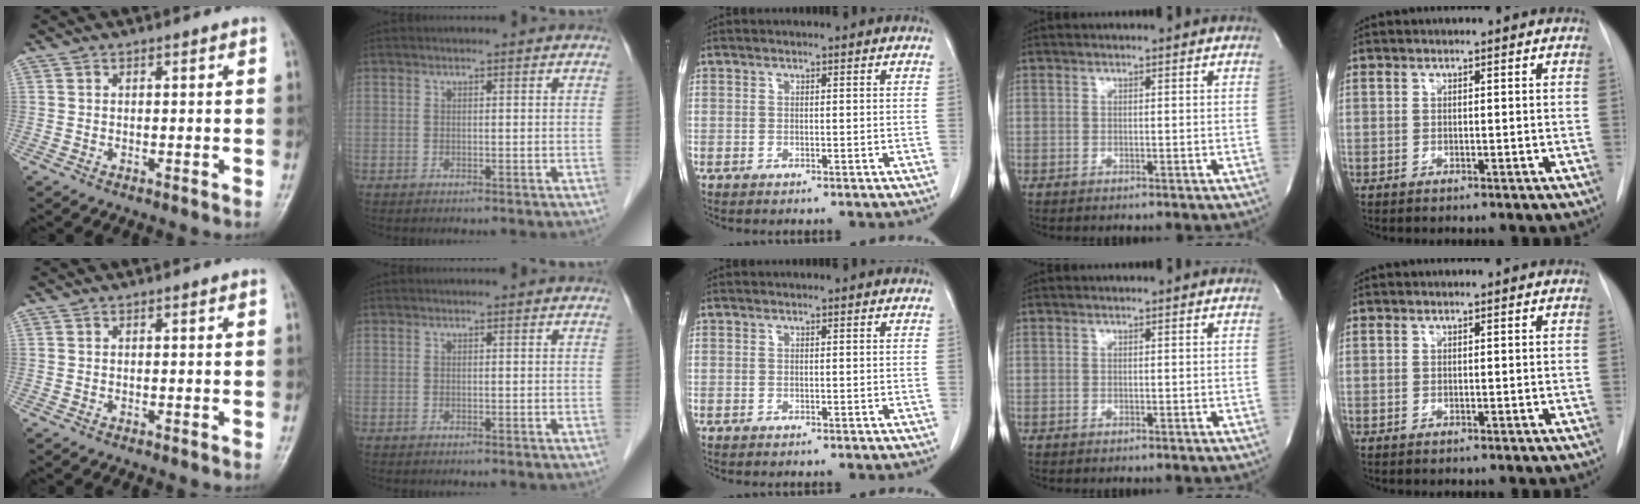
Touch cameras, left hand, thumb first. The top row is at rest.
{}